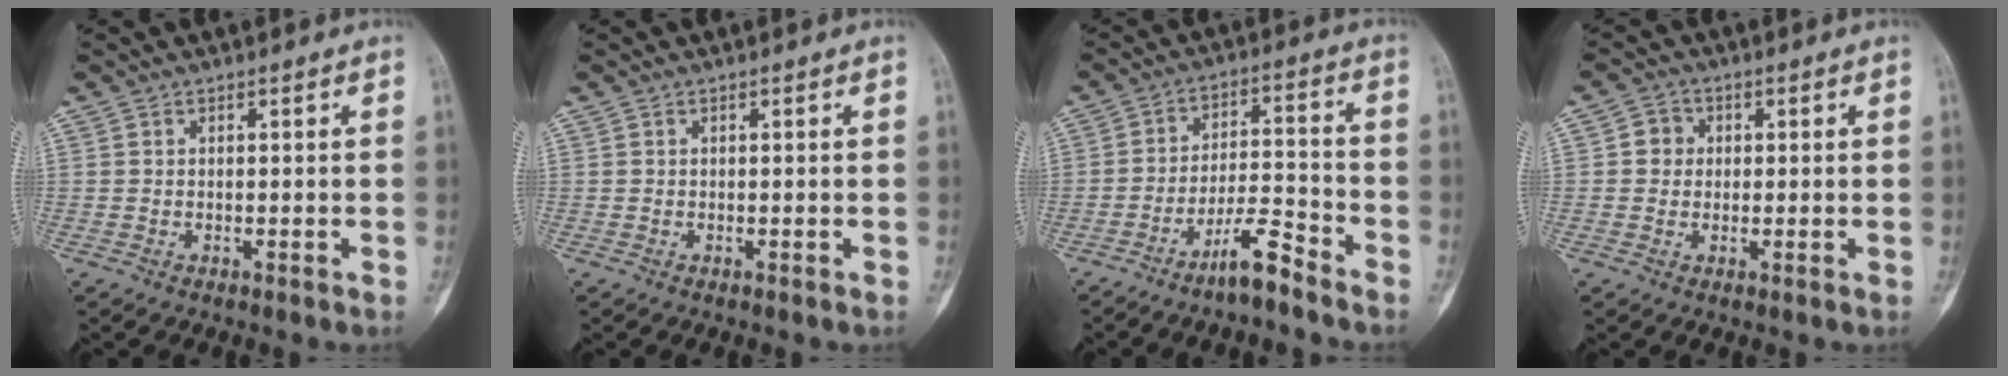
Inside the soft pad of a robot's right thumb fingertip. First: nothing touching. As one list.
[{"total": 0.0}, {"total": 7.5, "force": [-5.9, 1.1, 4.4], "torque": [-0.080, 0.056, -0.108]}, {"total": 3.5, "force": [0.4, 3.3, 1.1], "torque": [0.005, 0.007, 0.000]}]